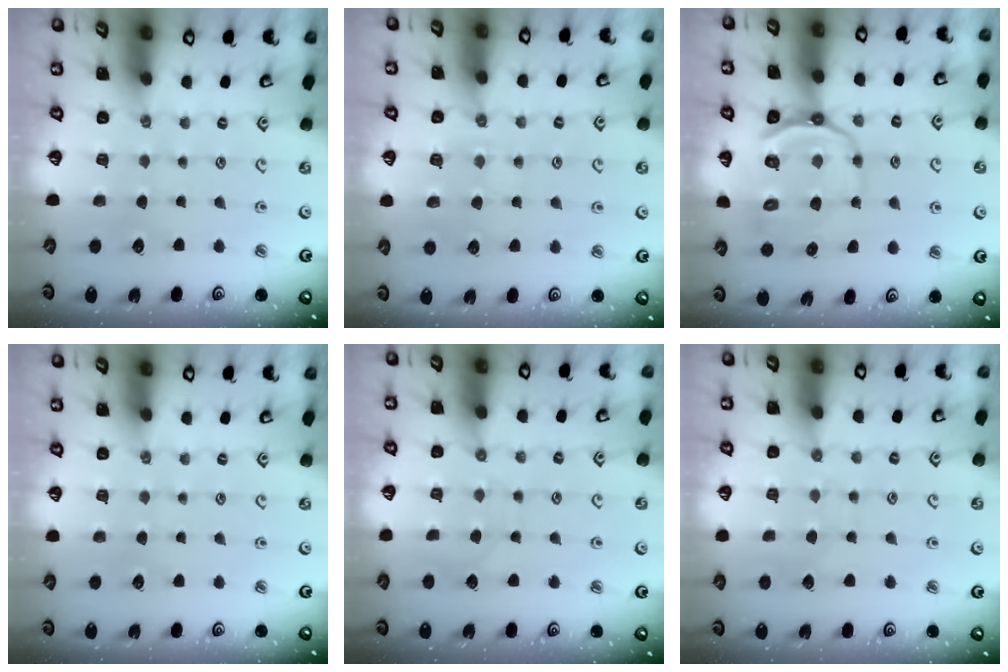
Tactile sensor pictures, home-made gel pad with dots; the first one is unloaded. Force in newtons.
{"total": 5.3, "press": 5.2, "slide": 0.6}
{"total": 12.7, "press": 12.5, "slide": 2.4}
{"total": 0.0}
{"total": 4.2, "press": 4.2, "slide": 0.5}
{"total": 6.2, "press": 6.2, "slide": 0.6}